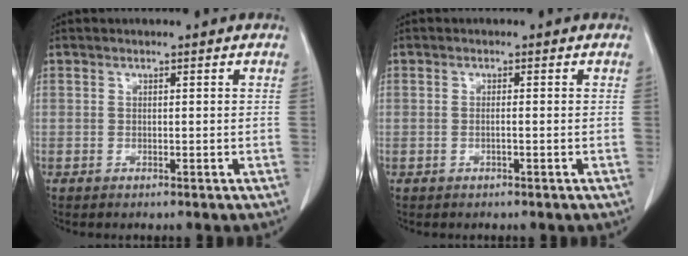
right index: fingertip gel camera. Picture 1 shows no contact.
{"total": 0.7, "force": [-0.2, -0.1, 0.6], "torque": [-0.012, 0.002, -0.002]}